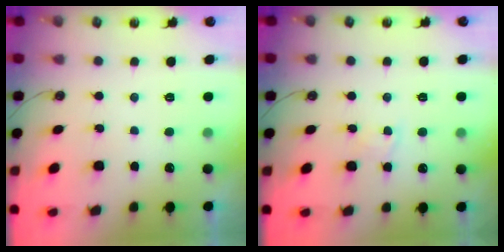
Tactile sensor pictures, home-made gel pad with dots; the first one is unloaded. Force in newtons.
{"total": 2.8, "press": 2.8, "slide": 0.4}